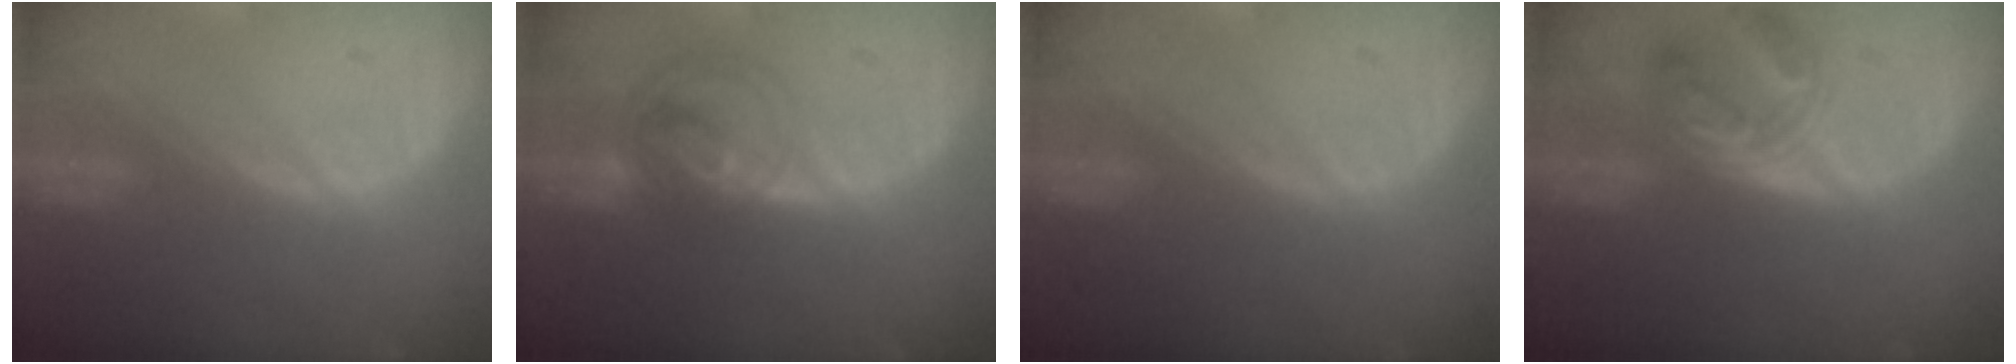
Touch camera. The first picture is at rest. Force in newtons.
{"total": 7.6, "press": 6.2, "slide": 4.3}
{"total": 0.0}
{"total": 5.7, "press": 5.7, "slide": 0.4}